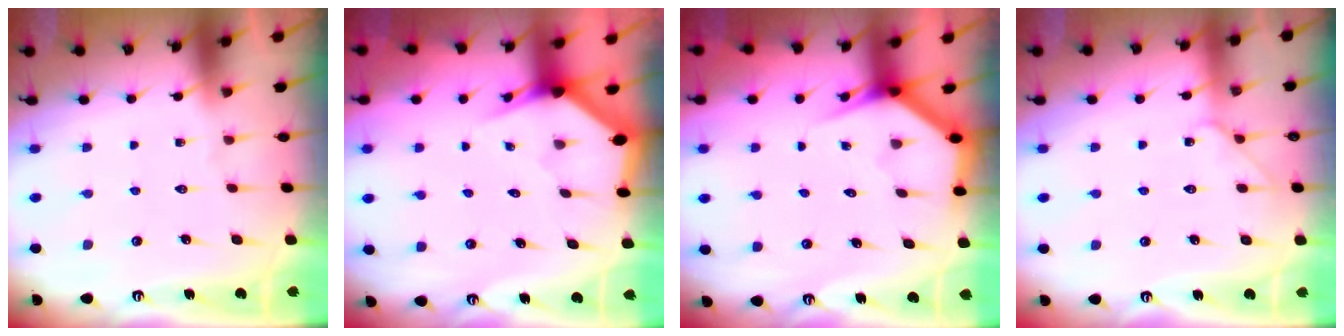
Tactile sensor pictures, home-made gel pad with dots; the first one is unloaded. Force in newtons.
{"total": 2.6, "press": 2.6, "slide": 0.2}
{"total": 3.2, "press": 3.2, "slide": 0.2}
{"total": 4.1, "press": 4.1, "slide": 0.6}